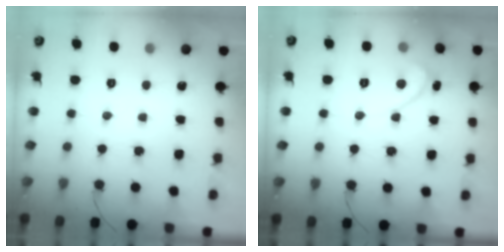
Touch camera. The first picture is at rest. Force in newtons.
{"total": 2.2, "press": 2.2, "slide": 0.2}